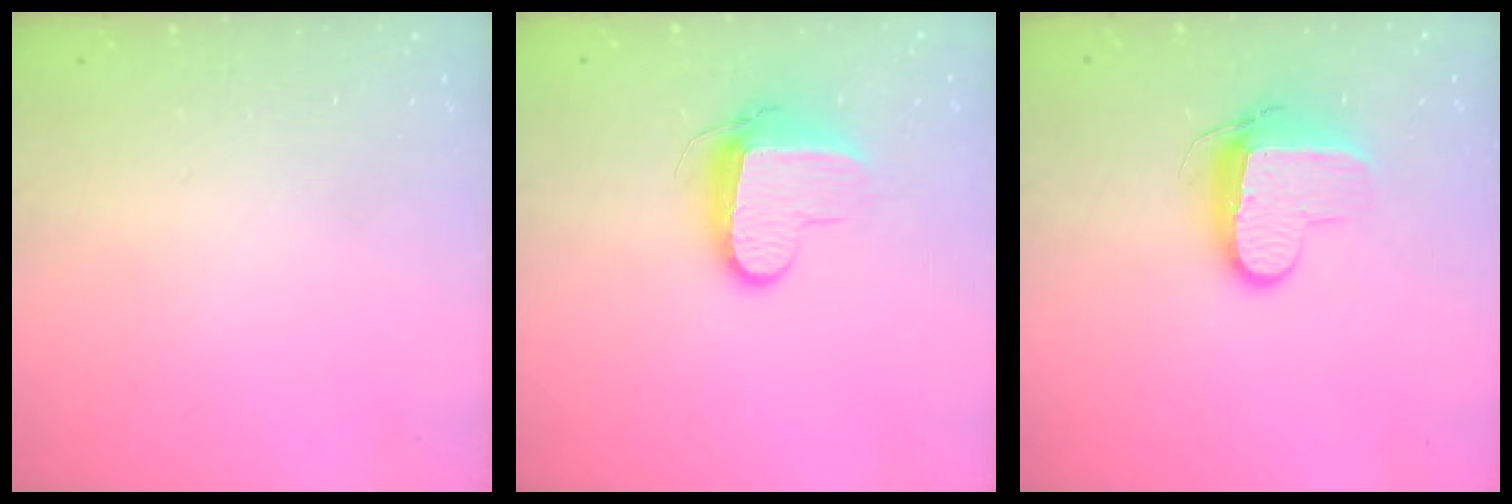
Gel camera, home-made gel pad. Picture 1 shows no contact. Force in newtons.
{"total": 9.6, "press": 9.6, "slide": 0.8}
{"total": 10.2, "press": 10.1, "slide": 0.8}